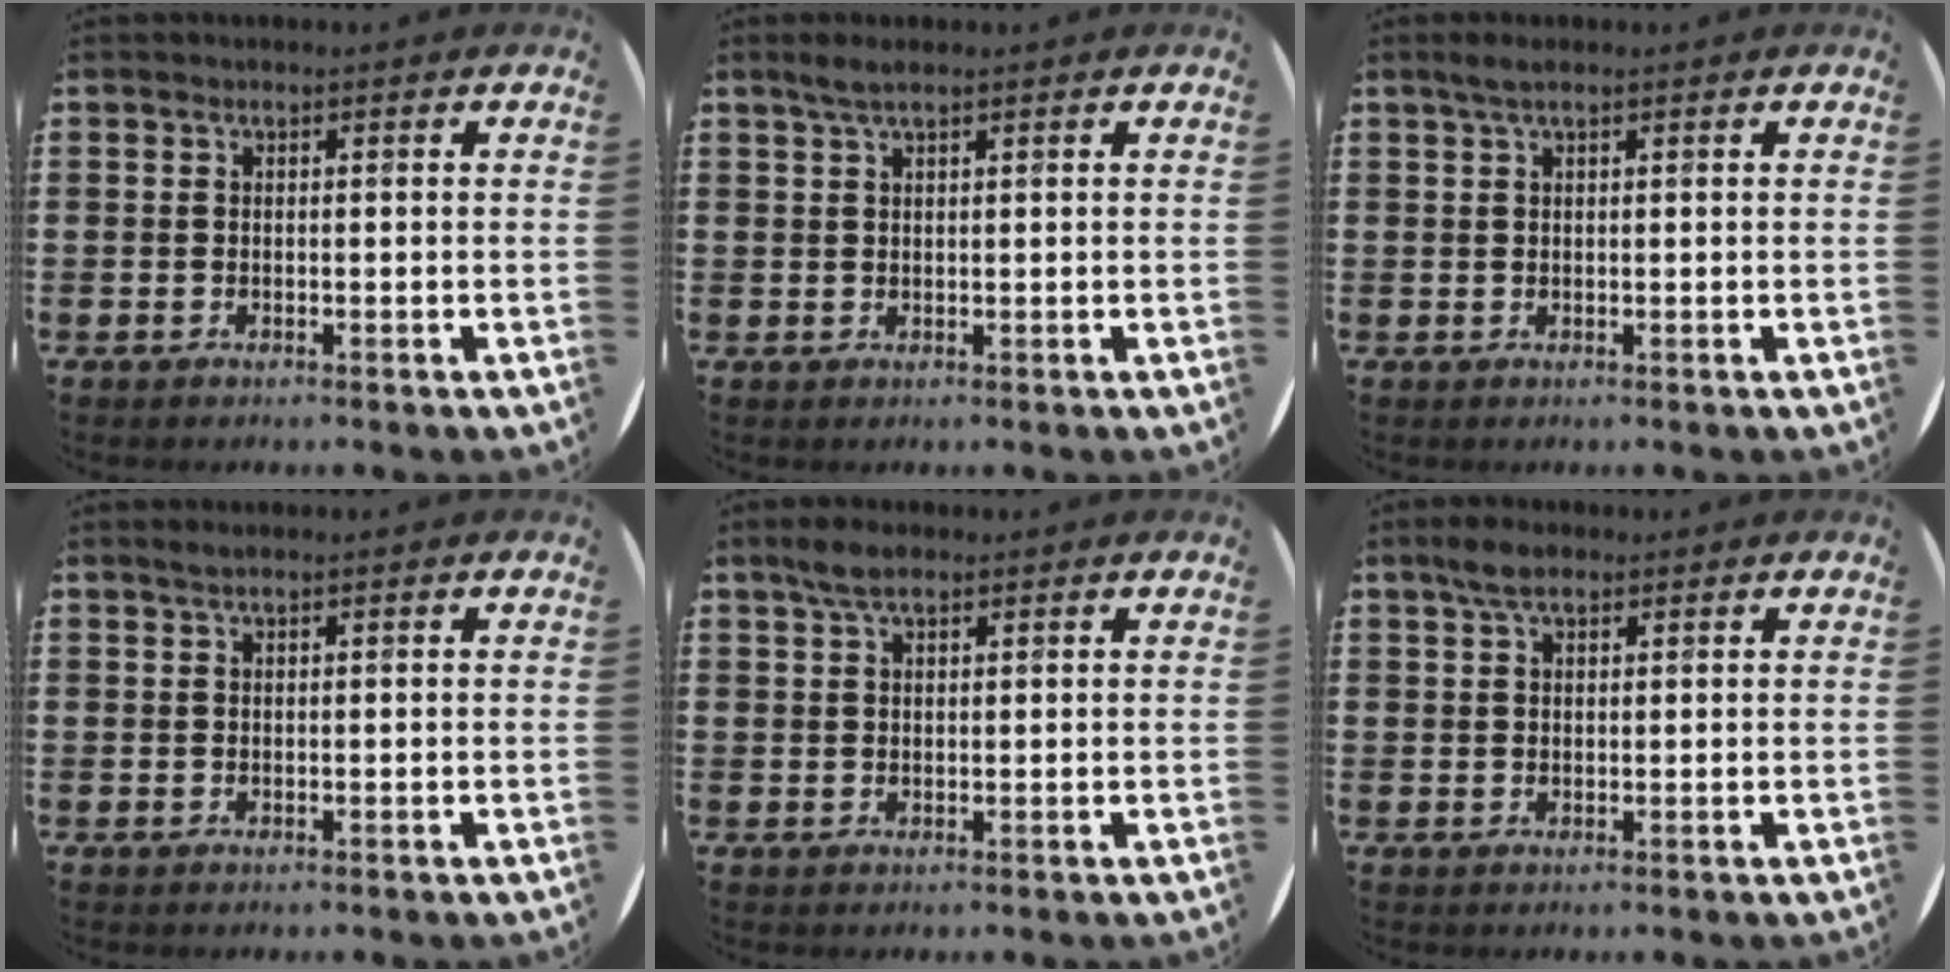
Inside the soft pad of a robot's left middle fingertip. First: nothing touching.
{"total": 1.9, "force": [1.4, 0.2, 1.3], "torque": [-0.026, 0.003, 0.025]}
{"total": 1.4, "force": [0.9, 0.1, 1.0], "torque": [-0.021, 0.003, 0.016]}
{"total": 0.7, "force": [0.5, 0.0, 0.5], "torque": [-0.010, 0.001, 0.010]}
{"total": 3.0, "force": [2.1, 1.1, 1.8], "torque": [-0.031, 0.003, 0.036]}
{"total": 3.1, "force": [2.2, 1.3, 1.7], "torque": [-0.031, 0.004, 0.038]}